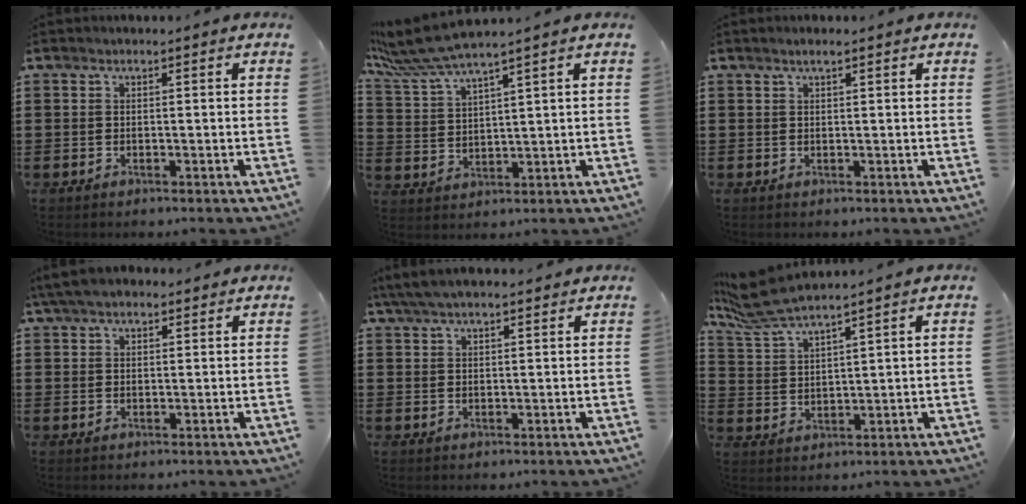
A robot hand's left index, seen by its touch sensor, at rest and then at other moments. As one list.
[{"total": 6.6, "force": [5.4, 0.1, 3.8], "torque": [-0.100, -0.023, 0.094]}, {"total": 1.1, "force": [0.6, 0.1, 0.9], "torque": [-0.017, 0.001, 0.011]}, {"total": 4.4, "force": [3.6, 1.5, 2.1], "torque": [-0.051, 0.003, 0.068]}, {"total": 4.2, "force": [3.5, 1.2, 2.0], "torque": [-0.049, 0.001, 0.065]}, {"total": 6.6, "force": [5.8, 0.7, 3.2], "torque": [-0.091, -0.021, 0.102]}]